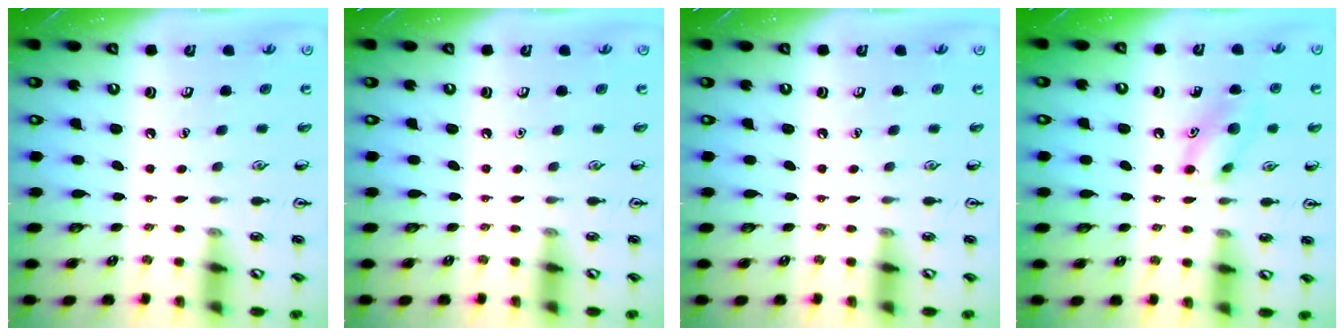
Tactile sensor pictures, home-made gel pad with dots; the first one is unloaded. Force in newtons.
{"total": 0.0}
{"total": 0.0}
{"total": 9.8, "press": 9.8, "slide": 0.6}